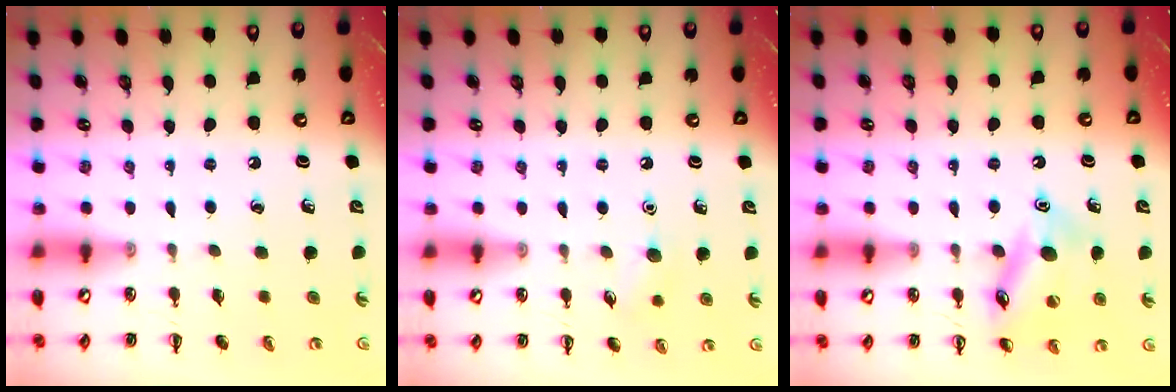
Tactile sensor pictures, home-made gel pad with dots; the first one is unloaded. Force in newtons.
{"total": 6.3, "press": 6.1, "slide": 1.6}
{"total": 13.8, "press": 13.8, "slide": 1.5}